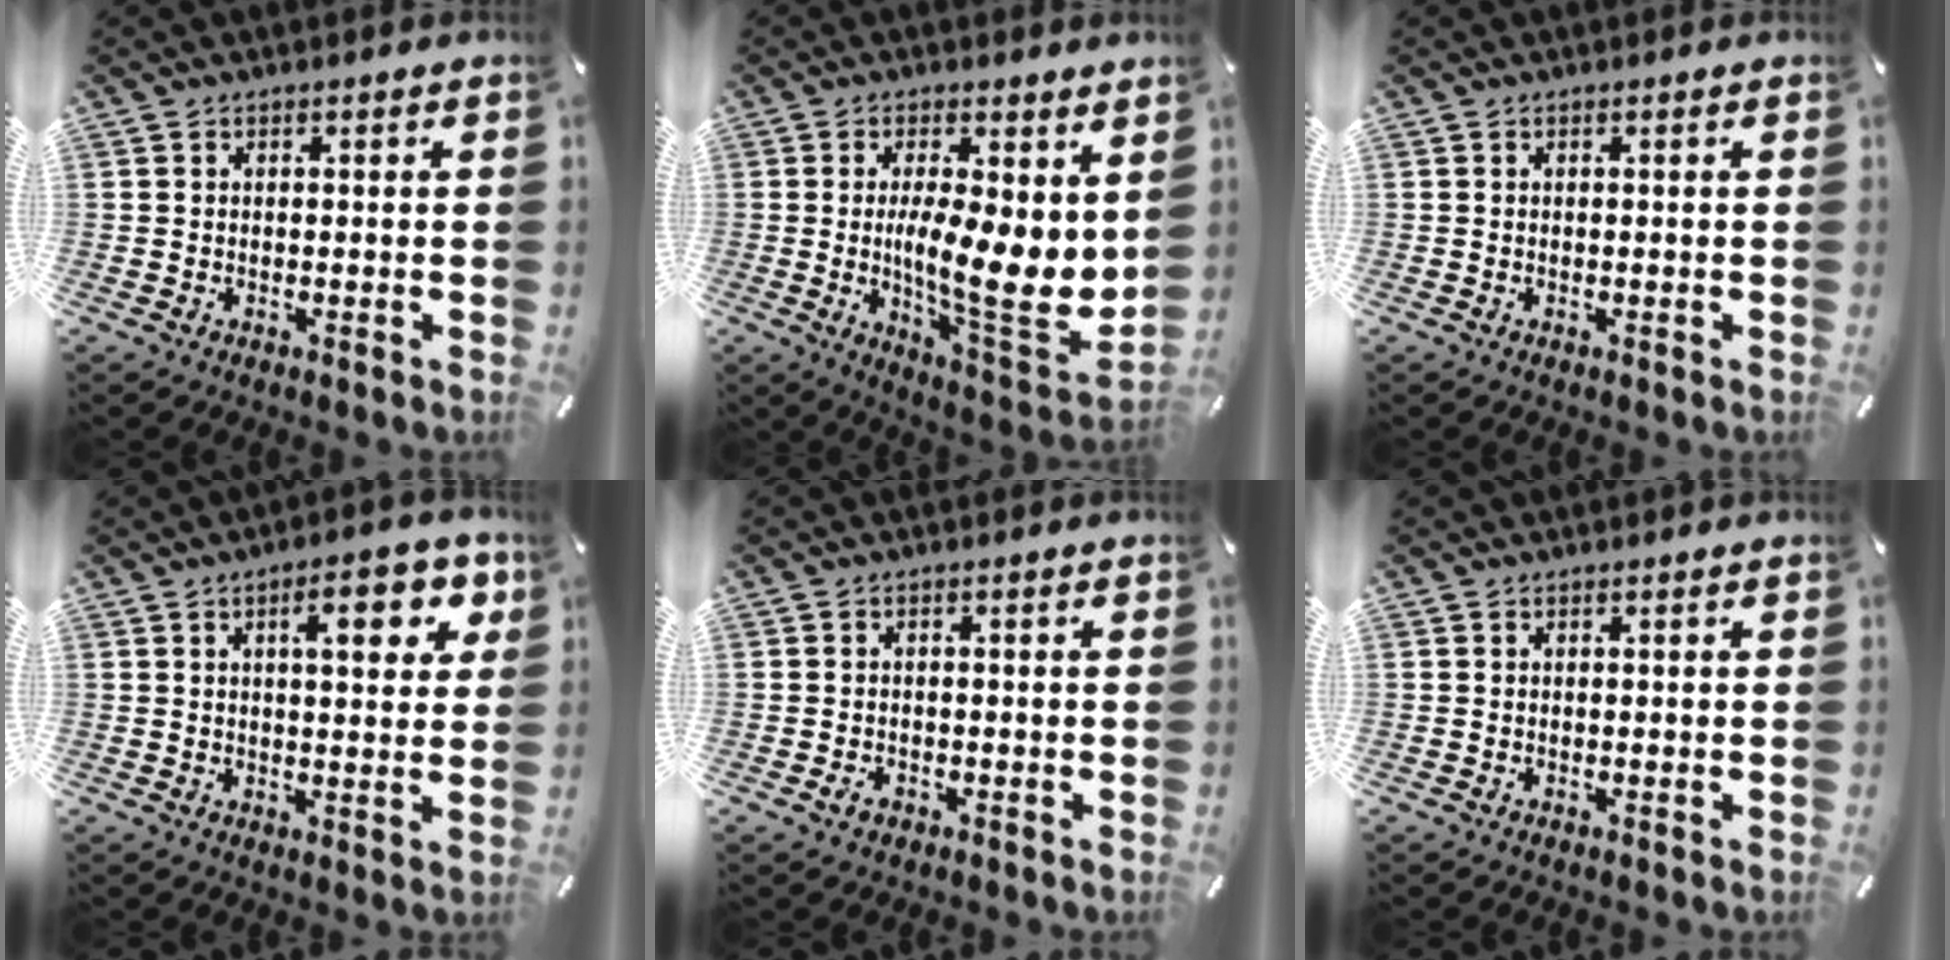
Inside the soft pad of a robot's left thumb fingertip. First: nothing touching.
{"total": 14.9, "force": [-0.2, 4.4, 14.2], "torque": [-0.211, -0.026, -0.002]}
{"total": 0.0}
{"total": 10.4, "force": [4.2, 3.9, 8.7], "torque": [-0.109, -0.012, 0.059]}
{"total": 1.7, "force": [-0.9, 1.1, 0.8], "torque": [-0.016, 0.005, -0.018]}
{"total": 0.0}